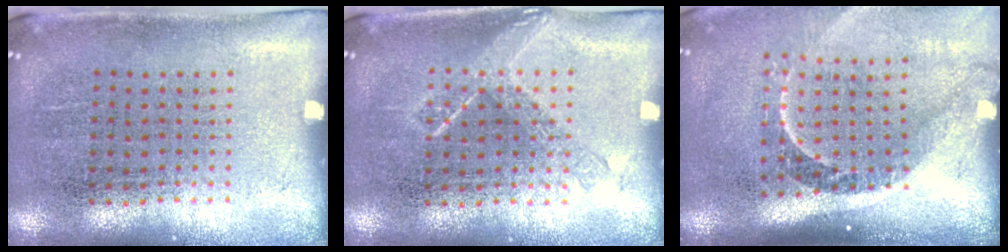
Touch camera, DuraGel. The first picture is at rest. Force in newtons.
{"total": 1.1, "press": 1.1, "slide": 0.2}
{"total": 2.3, "press": 1.6, "slide": 1.7}